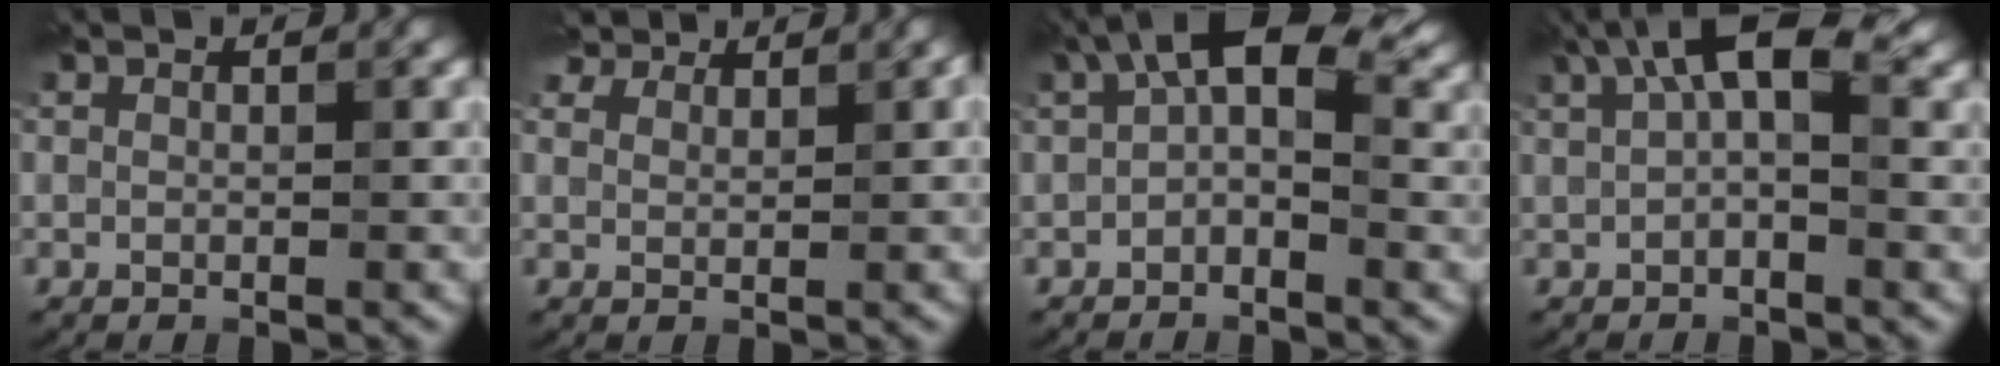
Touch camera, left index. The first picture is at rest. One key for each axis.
{"total": 4.3, "fx": 3.6, "fy": 1.9, "fz": 1.6, "tx": -0.038, "ty": 0.006, "tz": 0.060}
{"total": 6.1, "fx": 1.1, "fy": 3.0, "fz": 5.2, "tx": -0.079, "ty": 0.021, "tz": 0.004}
{"total": 5.9, "fx": 2.2, "fy": 2.2, "fz": 5.0, "tx": -0.081, "ty": 0.012, "tz": 0.026}